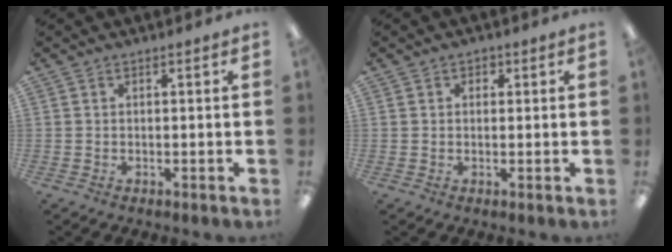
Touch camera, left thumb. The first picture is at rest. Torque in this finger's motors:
{"motor_torque": [-0.09, -0.01, -0.30, -0.13, 0.02]}